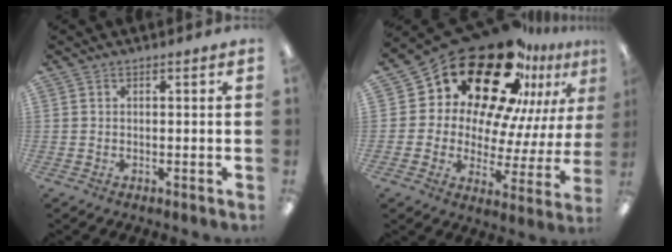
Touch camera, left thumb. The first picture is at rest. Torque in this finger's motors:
{"motor_torque": [1.47, 2.88, 1.43, -1.34, 0.18]}